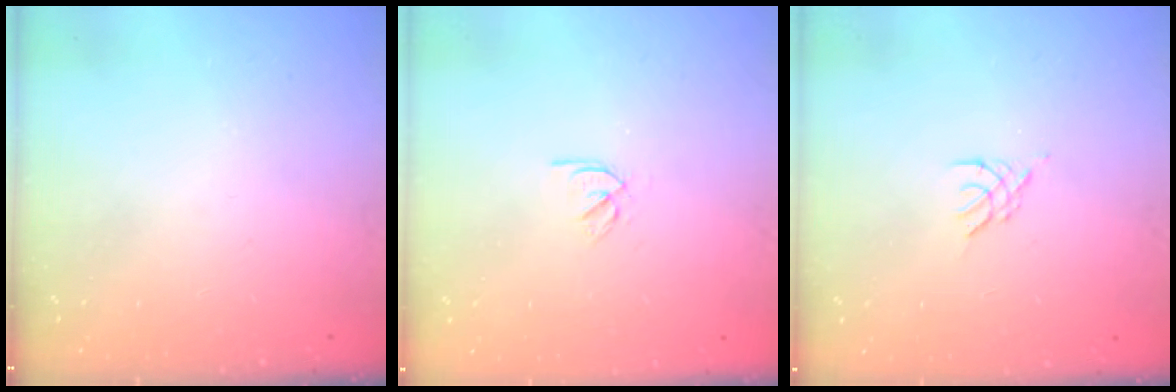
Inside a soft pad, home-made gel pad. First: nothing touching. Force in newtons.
{"total": 2.5, "press": 2.4, "slide": 0.7}
{"total": 2.6, "press": 2.5, "slide": 0.6}